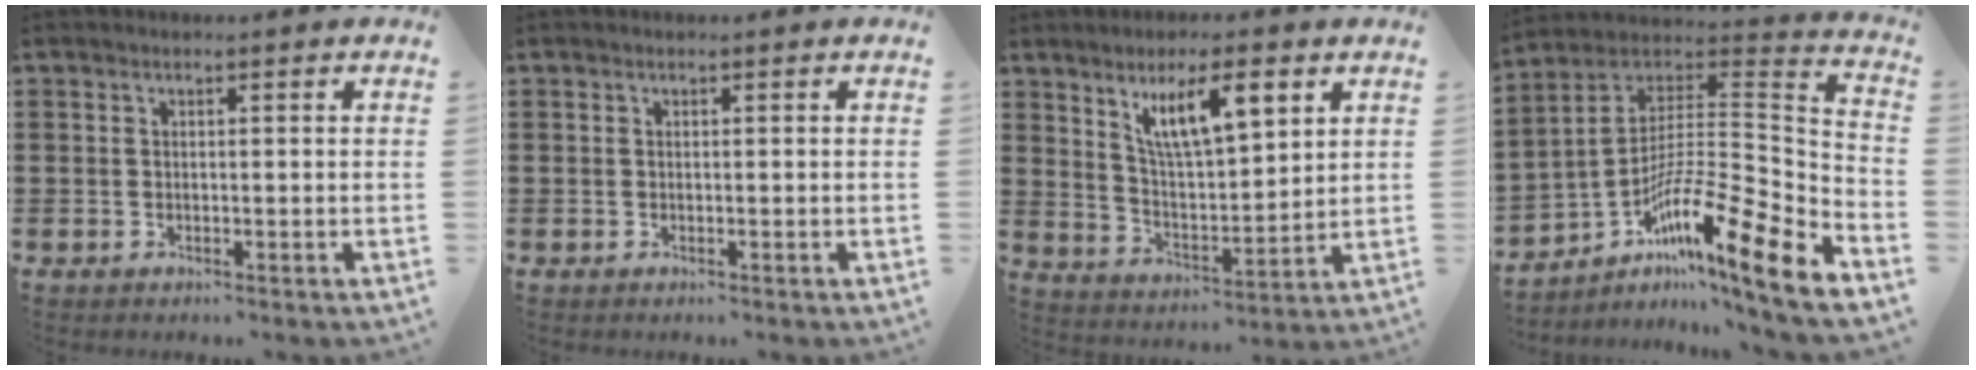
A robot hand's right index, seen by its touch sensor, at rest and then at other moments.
{"total": 0.0}
{"total": 9.6, "force": [4.9, 2.7, 7.7], "torque": [-0.144, -0.005, 0.082]}
{"total": 13.4, "force": [-8.0, 1.3, 10.7], "torque": [-0.169, -0.022, -0.152]}